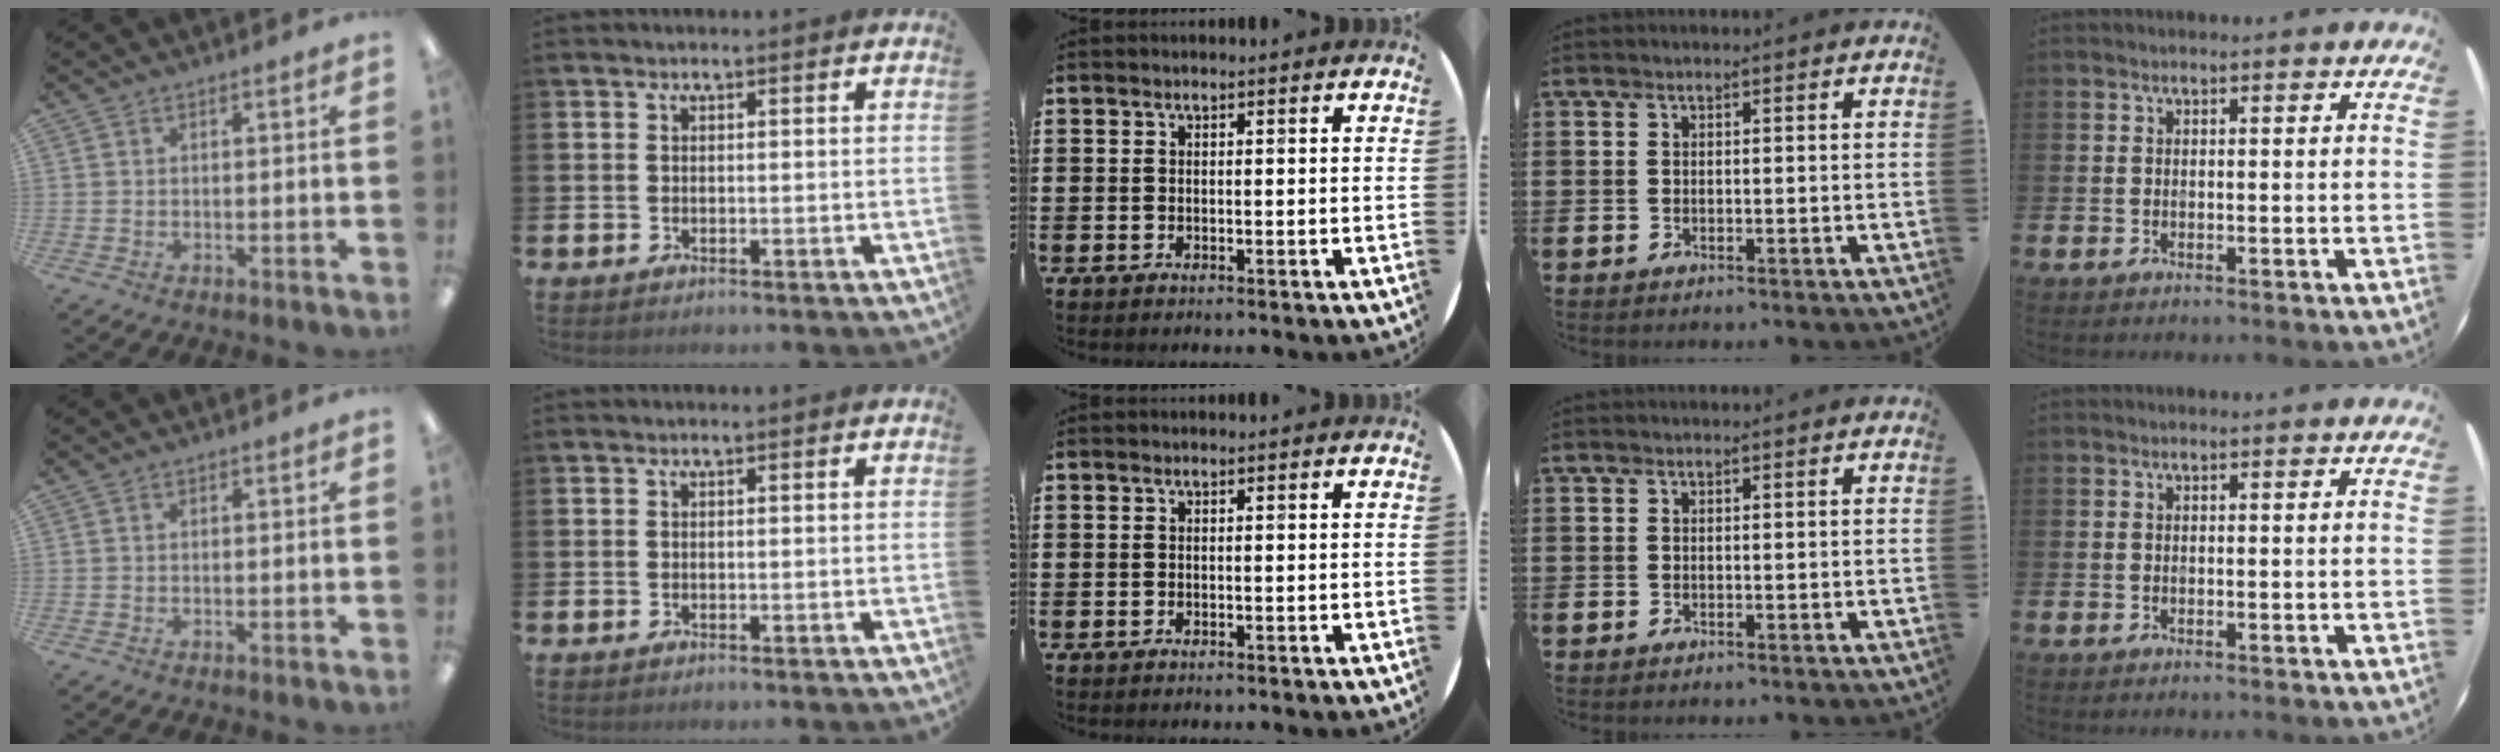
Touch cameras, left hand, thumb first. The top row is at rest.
{}